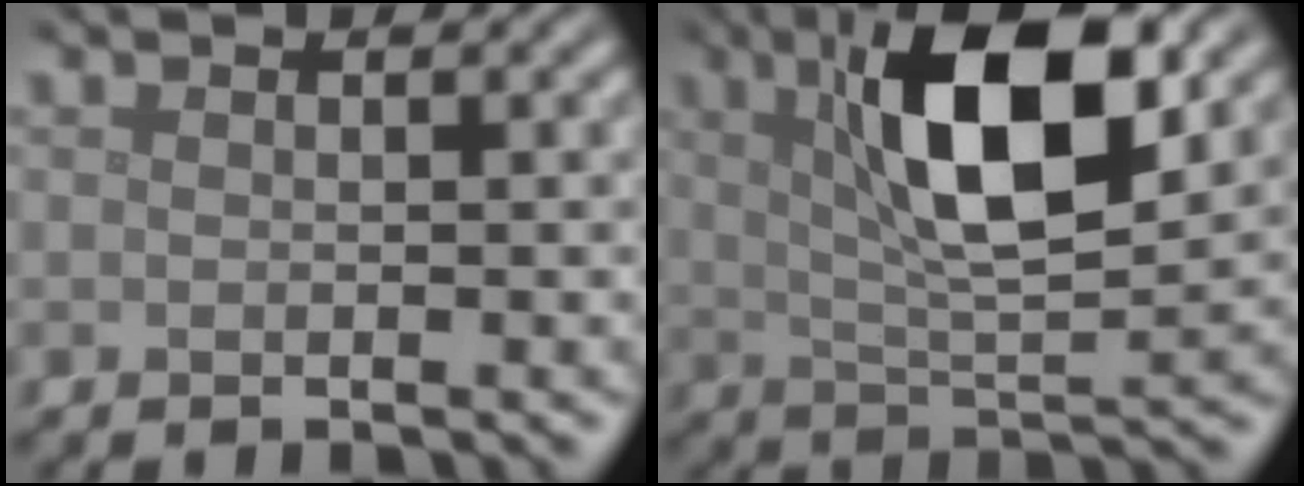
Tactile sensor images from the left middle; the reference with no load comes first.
{"total": 10.3, "force": [3.4, 3.1, 9.2], "torque": [-0.157, 0.010, 0.055]}